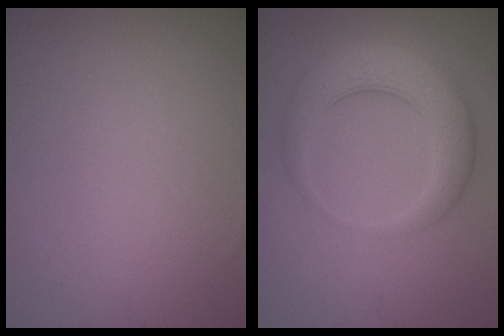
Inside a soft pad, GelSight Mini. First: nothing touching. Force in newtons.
{"total": 6.0, "press": 6.0, "slide": 0.3}